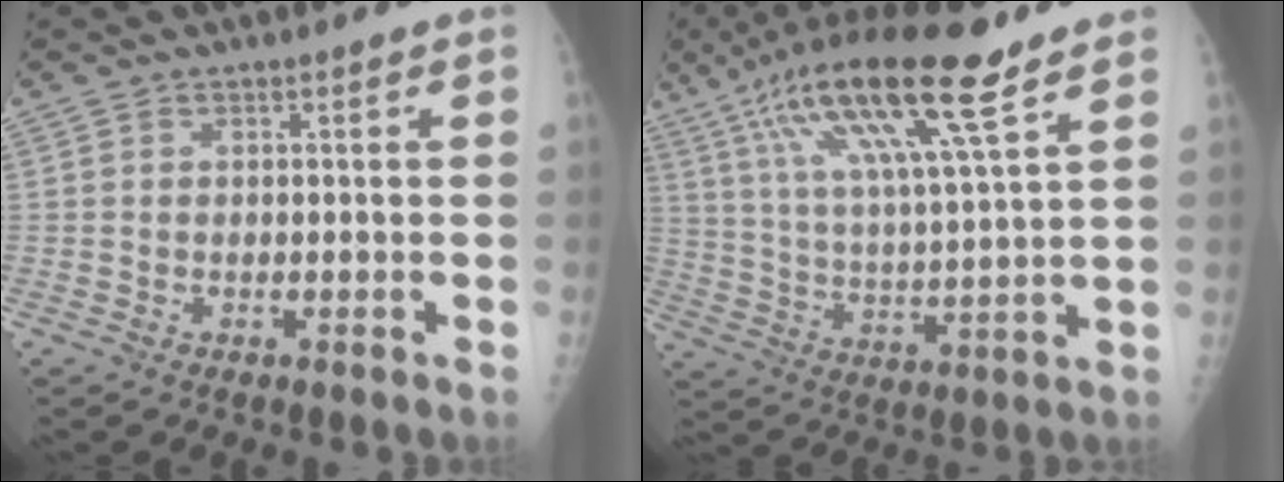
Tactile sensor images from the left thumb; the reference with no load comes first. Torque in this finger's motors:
{"motor_torque": [0.58, 0.61, 1.32, -1.45, 0.65]}